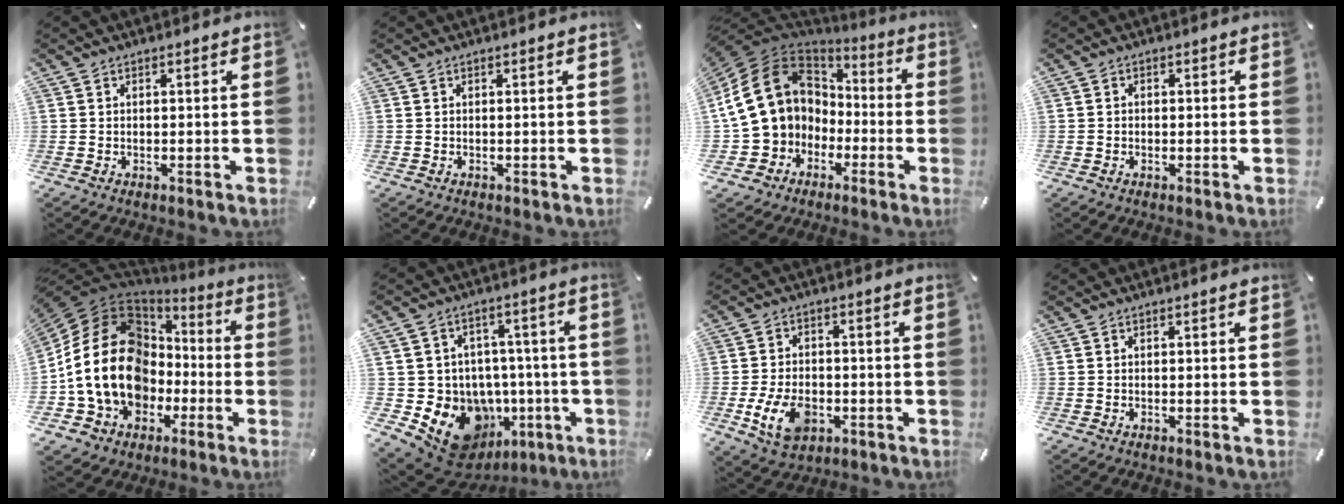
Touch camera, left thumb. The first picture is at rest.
{"total": 0.0}
{"total": 17.7, "force": [1.3, 15.8, 7.7], "torque": [-0.174, 0.000, 0.035]}
{"total": 1.0, "force": [-0.3, 0.9, 0.3], "torque": [-0.006, 0.004, -0.007]}
{"total": 23.2, "force": [-1.7, 18.0, 14.5], "torque": [-0.319, -0.002, -0.018]}
{"total": 15.3, "force": [-6.3, 12.1, 7.0], "torque": [-0.104, 0.019, -0.084]}
{"total": 9.5, "force": [-2.9, 6.7, 6.1], "torque": [-0.126, 0.007, -0.051]}
{"total": 0.0}